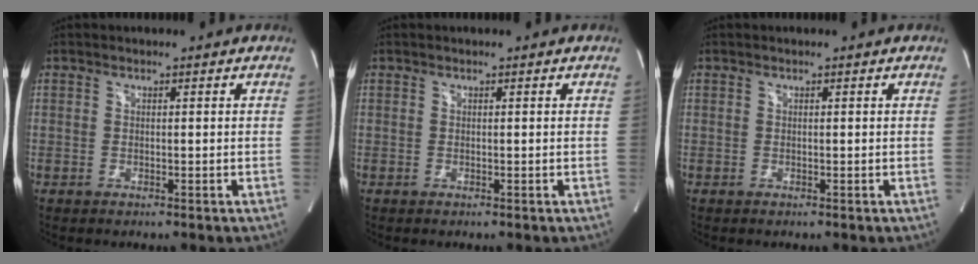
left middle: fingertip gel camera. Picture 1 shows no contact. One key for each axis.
{"total": 0.0}
{"total": 0.0}